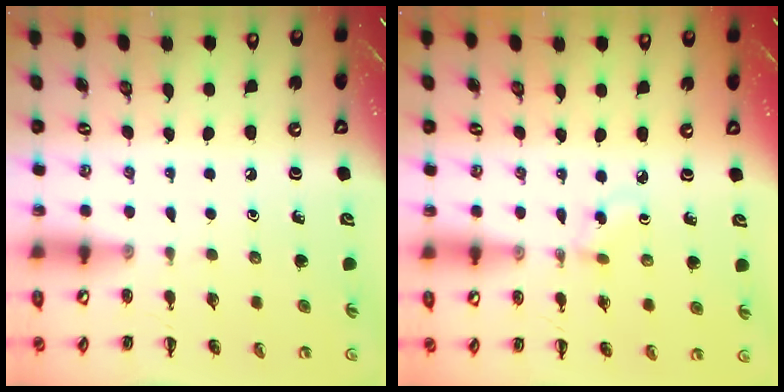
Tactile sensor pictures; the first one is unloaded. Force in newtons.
{"total": 2.6, "press": 2.4, "slide": 1.0}